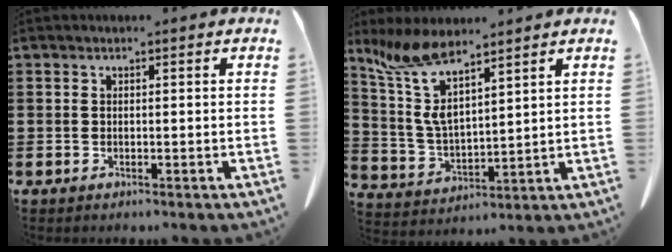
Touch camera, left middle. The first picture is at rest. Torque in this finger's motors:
{"motor_torque": [0.76, 0.69, 0.71, 0.10]}